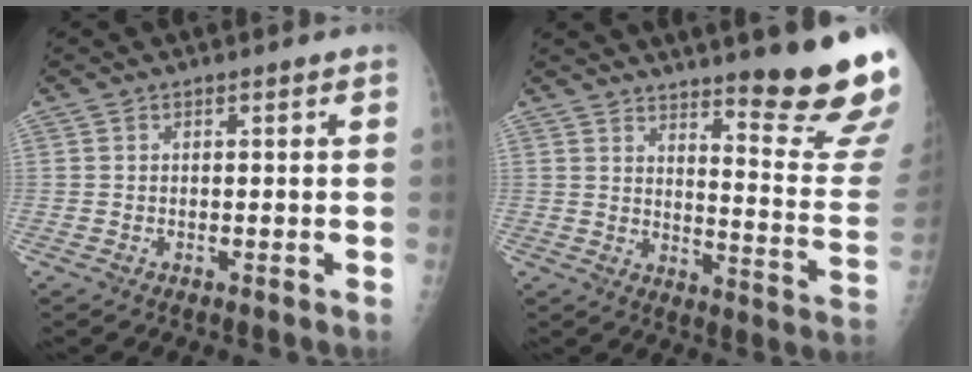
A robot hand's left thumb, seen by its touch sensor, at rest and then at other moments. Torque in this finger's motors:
{"motor_torque": [2.90, 1.95, 0.17, -0.72, 0.37]}